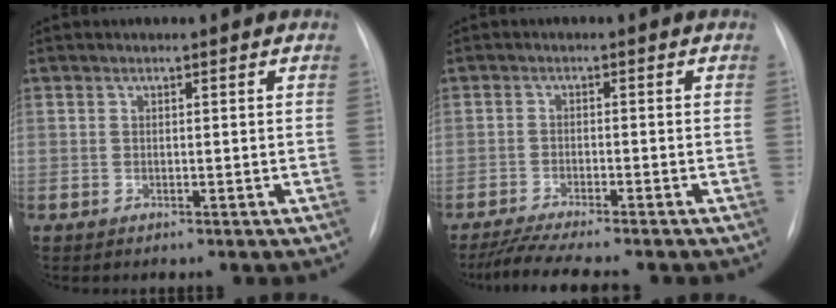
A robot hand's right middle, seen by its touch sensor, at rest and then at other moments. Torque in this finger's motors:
{"motor_torque": [0.57, -0.55, 0.07, 0.01]}